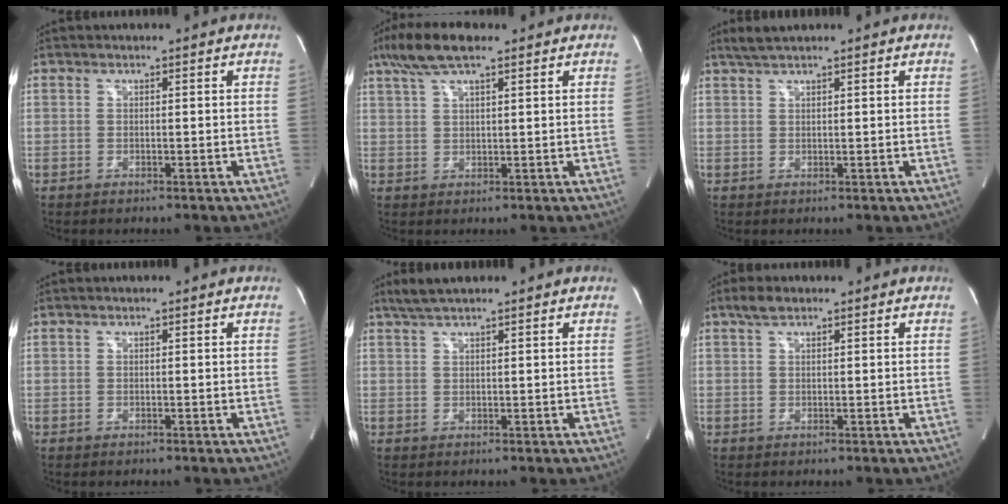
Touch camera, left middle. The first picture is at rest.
{"total": 7.8, "force": [5.4, 1.7, 5.3], "torque": [-0.116, 0.024, 0.098]}
{"total": 2.7, "force": [2.3, 0.0, 1.4], "torque": [-0.033, 0.013, 0.046]}
{"total": 0.0}
{"total": 3.4, "force": [2.8, 0.2, 1.9], "torque": [-0.042, 0.015, 0.056]}
{"total": 2.4, "force": [1.7, 0.9, 1.4], "torque": [-0.035, 0.012, 0.034]}